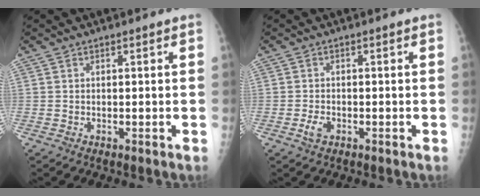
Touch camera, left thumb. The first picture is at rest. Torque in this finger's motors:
{"motor_torque": [-0.06, 0.05, 0.08, 0.07, 0.01]}